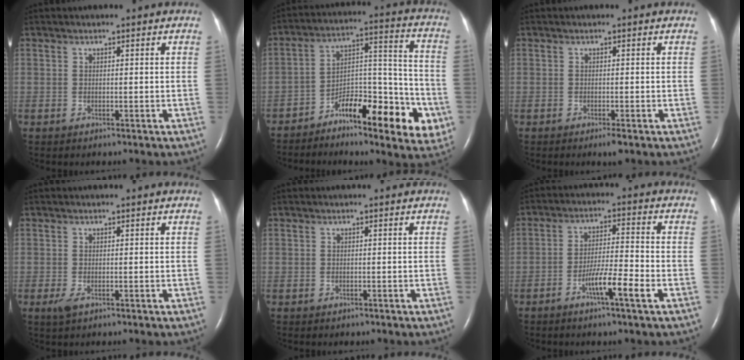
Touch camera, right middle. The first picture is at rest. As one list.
[{"total": 15.8, "force": [-7.9, 4.5, 12.9], "torque": [-0.175, 0.026, -0.118]}, {"total": 1.2, "force": [-0.8, 0.0, 1.0], "torque": [-0.017, -0.004, -0.012]}, {"total": 1.4, "force": [-0.6, 0.5, 1.1], "torque": [-0.026, -0.004, -0.008]}, {"total": 0.0}, {"total": 6.7, "force": [-3.3, -0.2, 5.8], "torque": [-0.108, -0.004, -0.060]}]